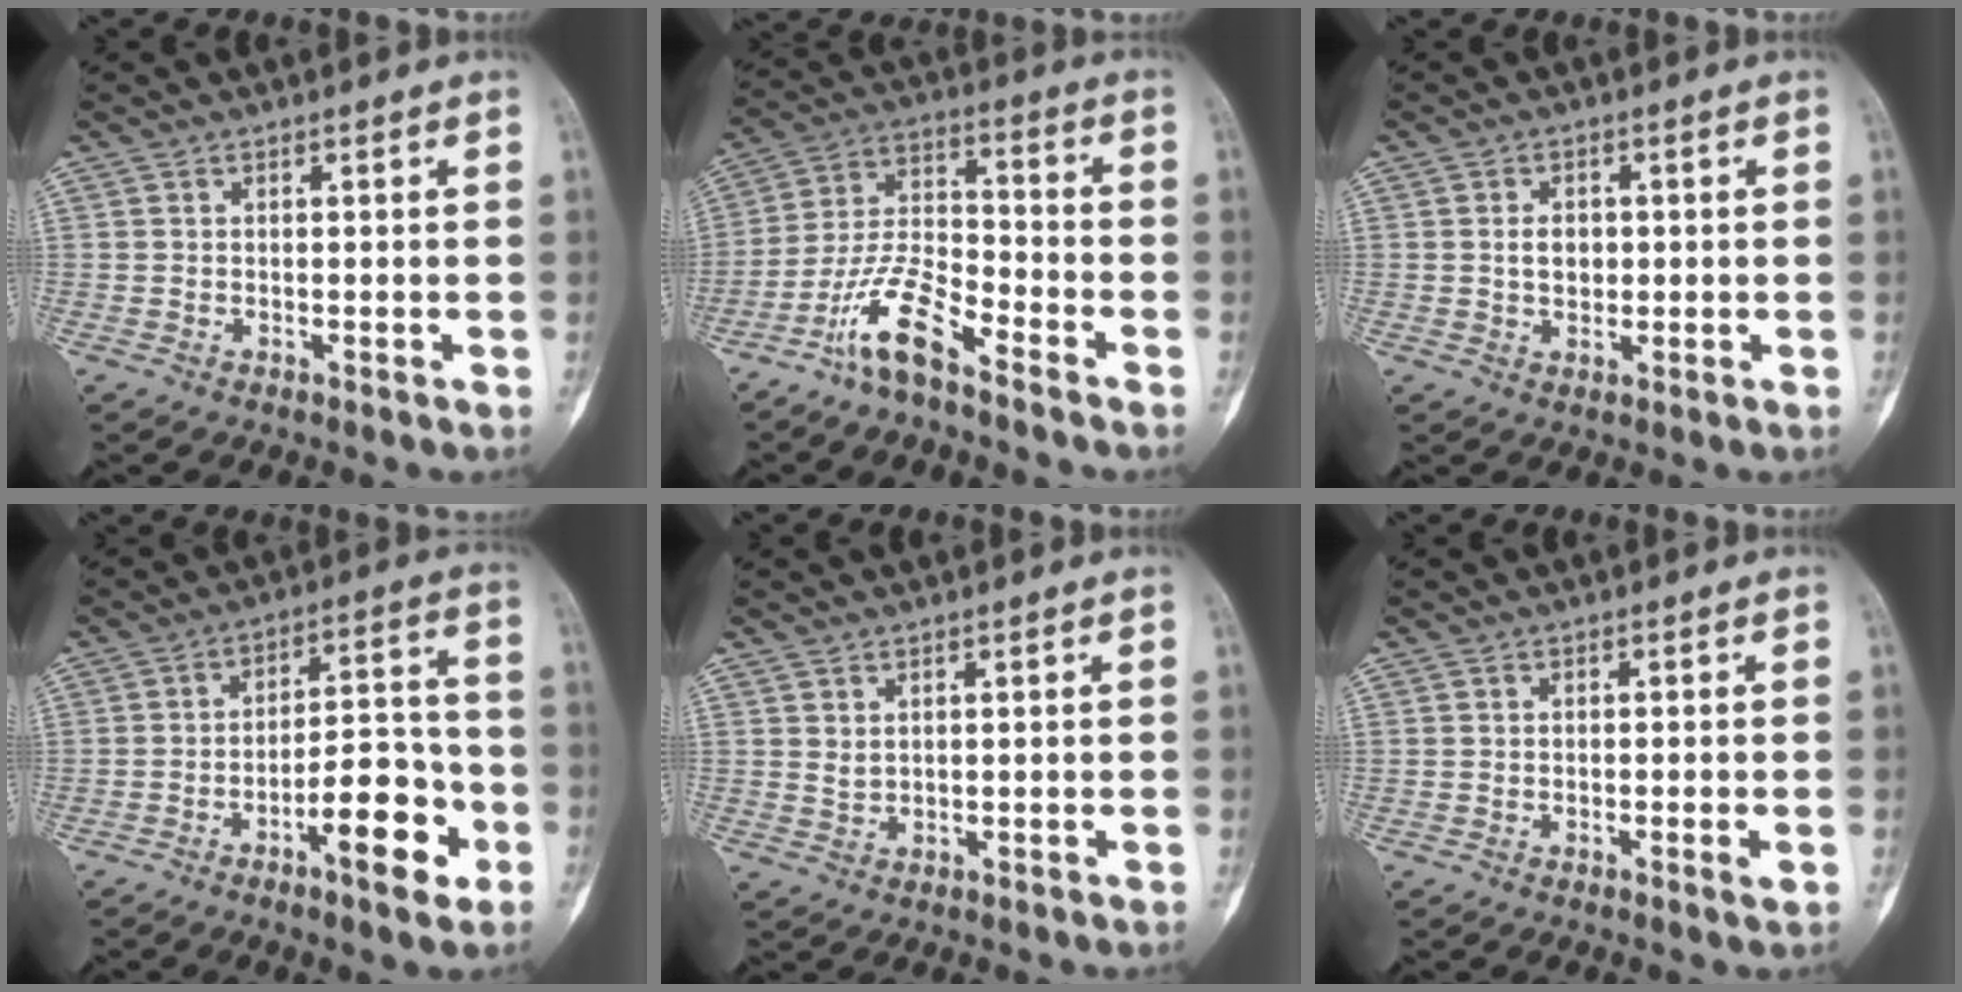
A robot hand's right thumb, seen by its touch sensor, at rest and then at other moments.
{"total": 10.6, "force": [-7.5, 2.9, 6.9], "torque": [-0.144, 0.063, -0.150]}
{"total": 3.6, "force": [0.2, 2.6, 2.5], "torque": [-0.030, 0.003, 0.004]}
{"total": 12.5, "force": [-5.6, 4.2, 10.4], "torque": [-0.139, 0.040, -0.085]}
{"total": 1.5, "force": [0.8, 0.8, 0.9], "torque": [-0.015, -0.006, 0.022]}
{"total": 1.4, "force": [-0.4, 0.1, 1.3], "torque": [-0.024, -0.003, -0.007]}